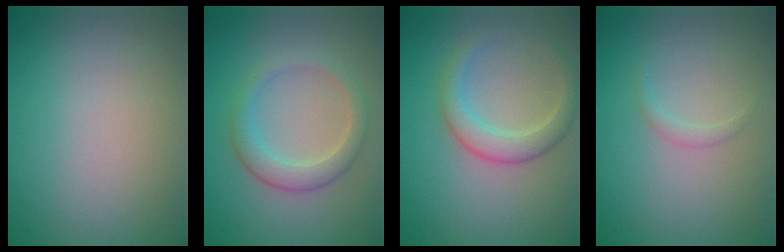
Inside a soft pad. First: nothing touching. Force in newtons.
{"total": 2.8, "press": 2.8, "slide": 0.2}
{"total": 3.1, "press": 3.1, "slide": 0.2}
{"total": 0.8, "press": 0.8, "slide": 0.1}